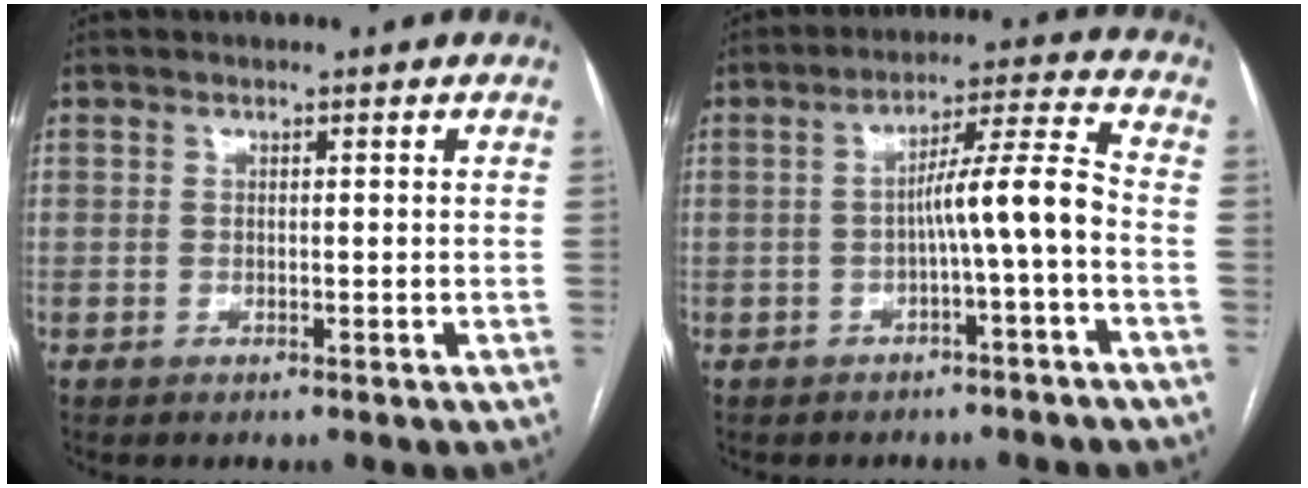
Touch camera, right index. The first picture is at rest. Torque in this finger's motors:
{"motor_torque": [1.25, -0.30, 0.62, 0.14]}